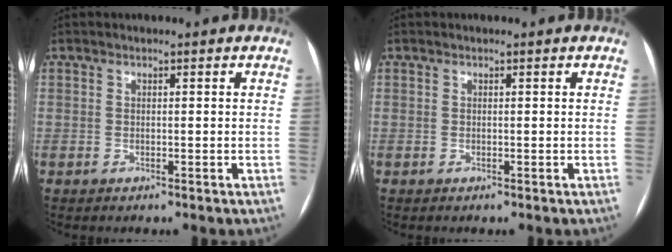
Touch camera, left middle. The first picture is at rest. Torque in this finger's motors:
{"motor_torque": [0.00, 0.00, 0.00, 0.00]}